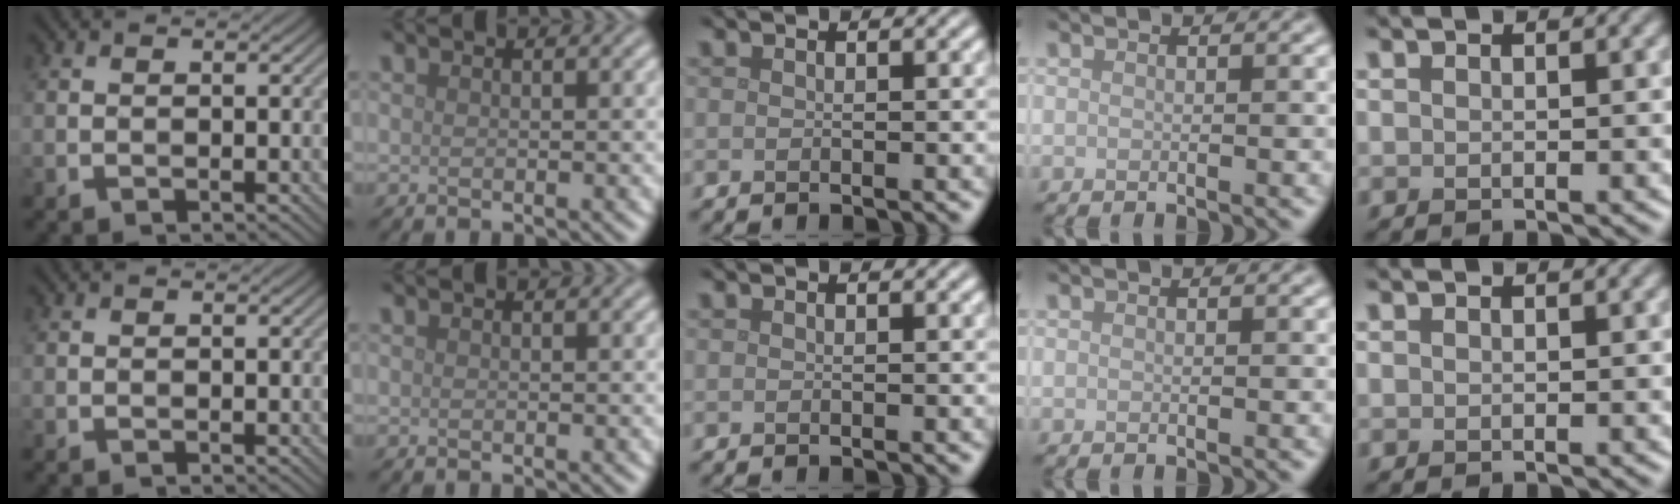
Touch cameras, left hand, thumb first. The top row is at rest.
{}